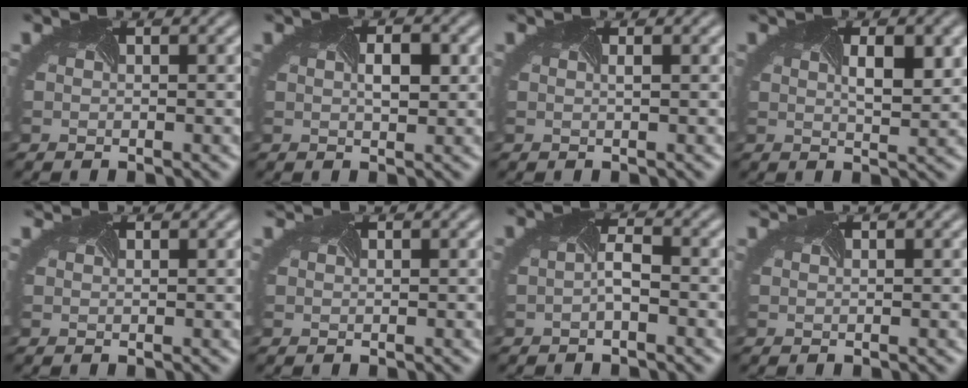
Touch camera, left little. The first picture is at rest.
{"total": 2.2, "force": [0.4, 1.0, 1.9], "torque": [-0.028, -0.003, 0.009]}
{"total": 0.6, "force": [0.2, 0.1, 0.6], "torque": [-0.004, -0.001, -0.003]}
{"total": 3.4, "force": [1.0, 1.1, 3.0], "torque": [-0.048, -0.002, 0.016]}
{"total": 2.2, "force": [2.1, 0.5, 0.6], "torque": [-0.013, 0.006, 0.015]}
{"total": 1.7, "force": [1.7, 0.3, 0.4], "torque": [-0.011, 0.004, 0.014]}
{"total": 1.3, "force": [-0.6, 0.1, 1.1], "torque": [-0.026, -0.002, -0.015]}
{"total": 1.4, "force": [1.4, 0.1, 0.3], "torque": [-0.010, 0.002, 0.012]}